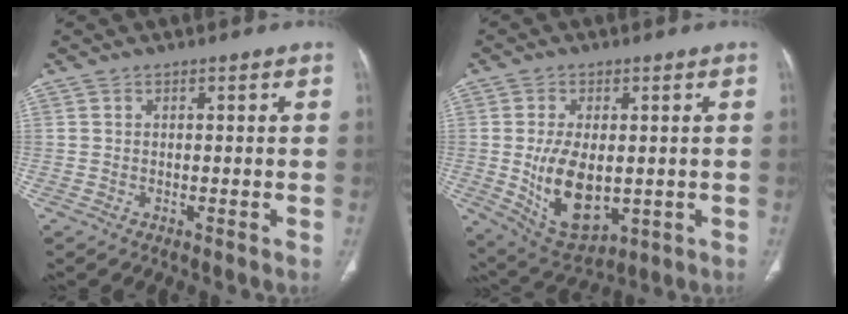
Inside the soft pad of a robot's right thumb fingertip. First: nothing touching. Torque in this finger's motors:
{"motor_torque": [-0.50, 1.12, 0.50, 0.81, 0.36]}